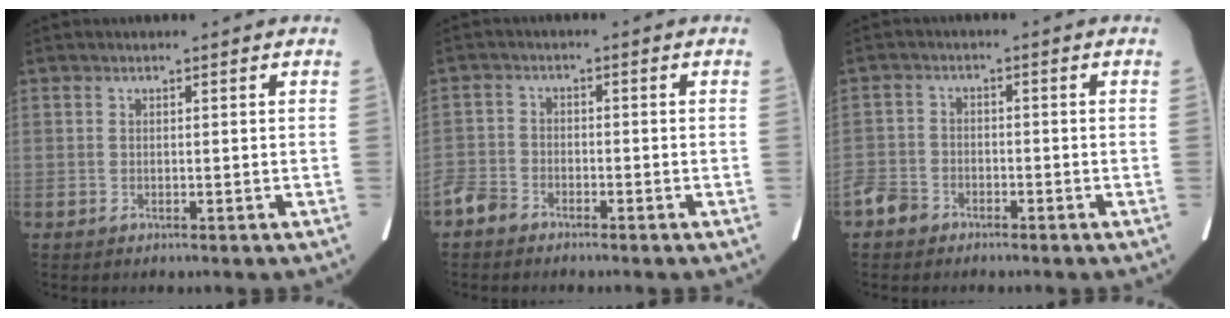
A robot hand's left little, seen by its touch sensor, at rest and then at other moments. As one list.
[{"total": 3.4, "force": [-2.9, 1.7, 0.7], "torque": [-0.016, 0.002, -0.059]}, {"total": 4.0, "force": [-3.0, 2.5, 0.9], "torque": [-0.022, 0.006, -0.058]}]